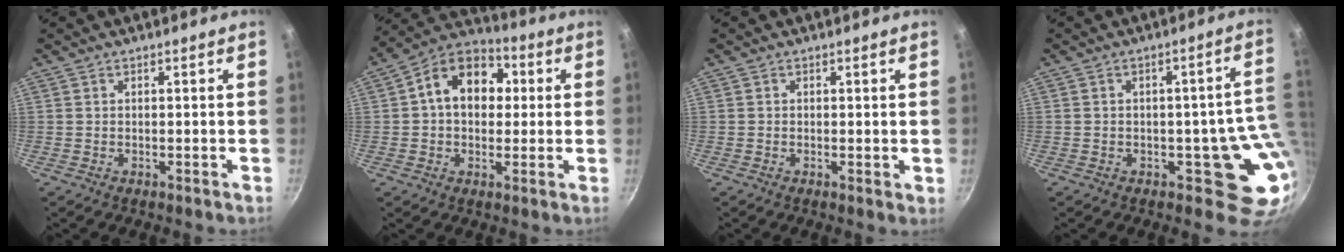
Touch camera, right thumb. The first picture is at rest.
{"total": 13.6, "force": [2.0, 10.0, 9.0], "torque": [-0.101, 0.026, 0.012]}
{"total": 0.8, "force": [0.1, 0.3, 0.7], "torque": [-0.010, -0.002, -0.002]}
{"total": 9.5, "force": [-0.3, 6.0, 7.4], "torque": [-0.021, 0.002, 0.000]}